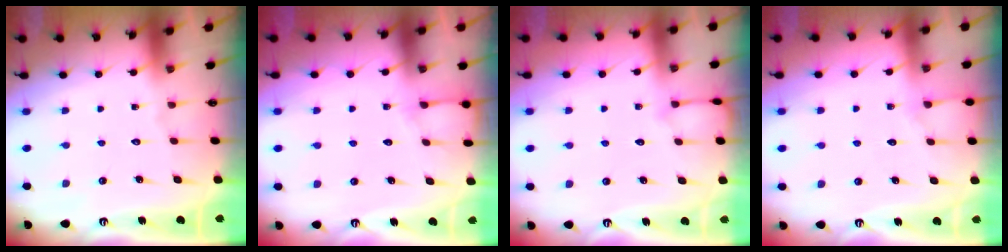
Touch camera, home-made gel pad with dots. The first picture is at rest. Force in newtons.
{"total": 4.2, "press": 4.2, "slide": 0.5}
{"total": 3.4, "press": 3.4, "slide": 0.4}
{"total": 7.7, "press": 7.6, "slide": 0.8}